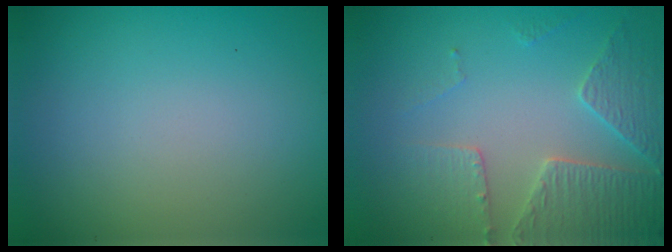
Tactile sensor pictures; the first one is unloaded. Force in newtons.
{"total": 4.0, "press": 3.9, "slide": 0.7}